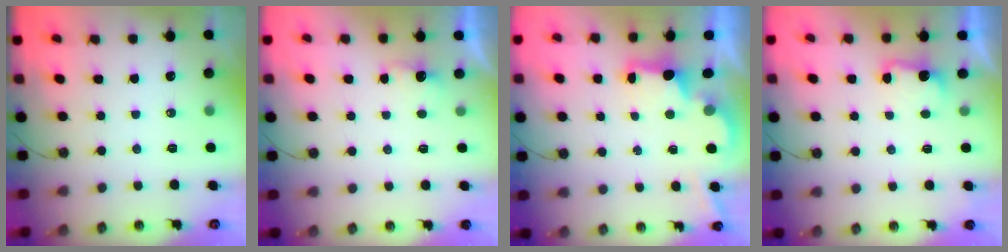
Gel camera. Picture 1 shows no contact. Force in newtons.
{"total": 2.4, "press": 2.3, "slide": 0.7}
{"total": 2.5, "press": 2.4, "slide": 0.7}
{"total": 4.5, "press": 4.4, "slide": 1.0}